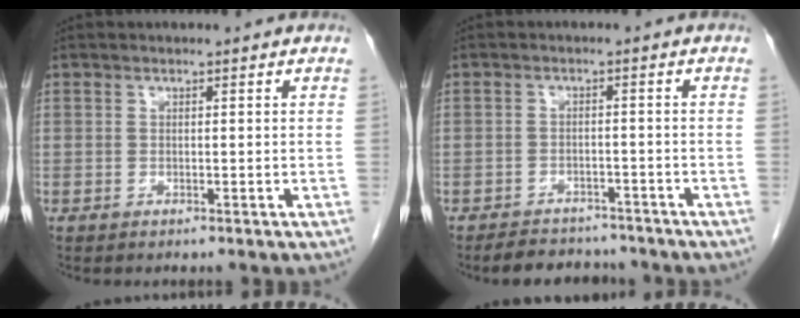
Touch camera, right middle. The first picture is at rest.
{"total": 6.5, "force": [-5.9, 2.4, 1.2], "torque": [-0.016, -0.001, -0.080]}